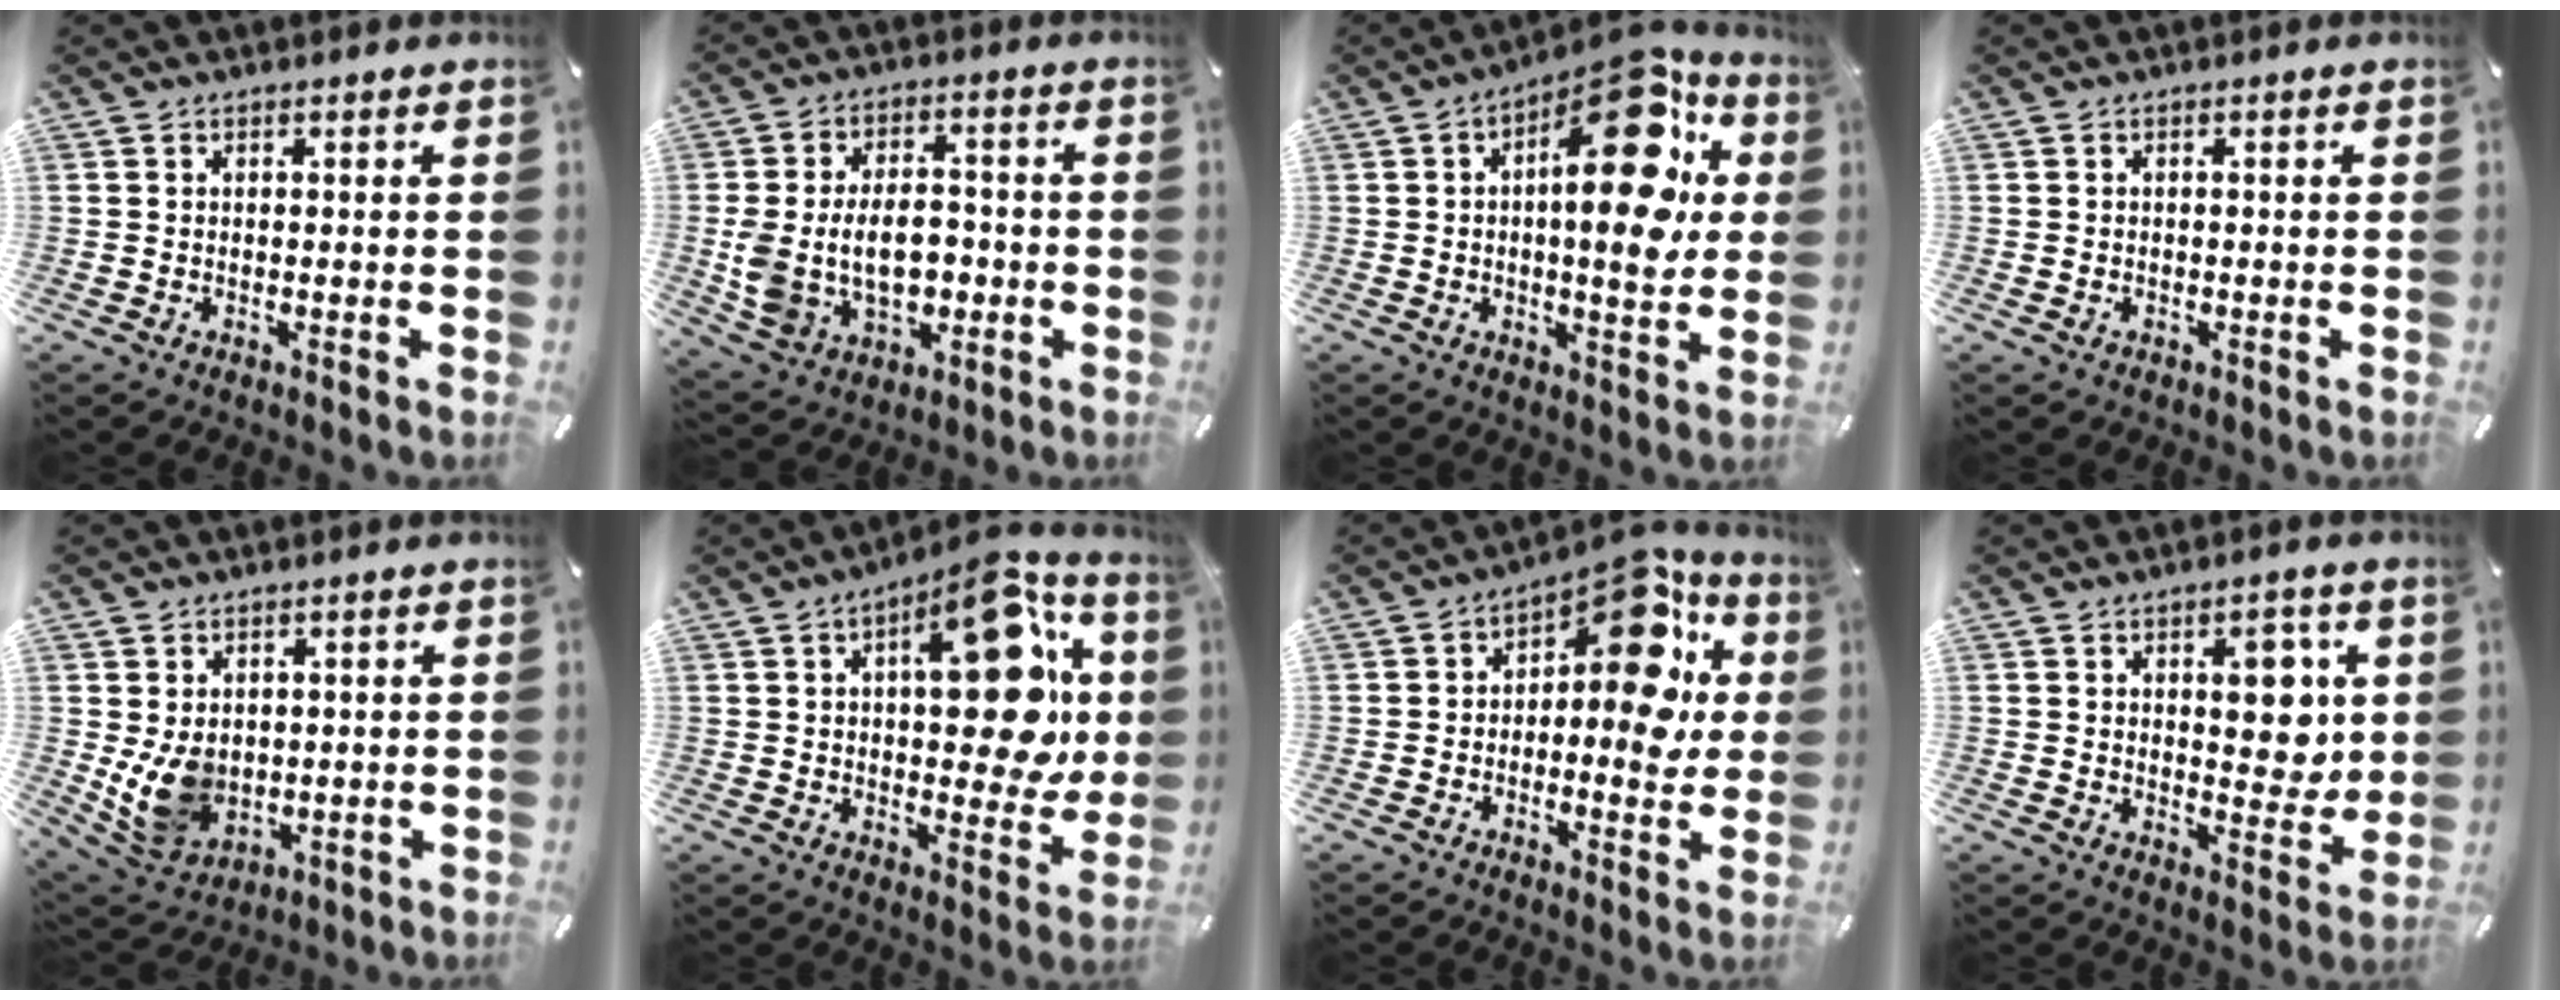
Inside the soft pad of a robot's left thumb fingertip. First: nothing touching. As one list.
[{"total": 14.1, "force": [-1.6, 9.9, 9.9], "torque": [-0.192, 0.013, -0.021]}, {"total": 20.0, "force": [6.5, 8.3, 17.0], "torque": [-0.225, -0.038, 0.098]}, {"total": 0.7, "force": [-0.2, 0.5, 0.4], "torque": [-0.008, 0.001, -0.005]}, {"total": 9.6, "force": [0.4, 8.0, 5.3], "torque": [-0.129, -0.007, 0.011]}, {"total": 21.0, "force": [6.1, 10.2, 17.4], "torque": [-0.216, -0.031, 0.095]}, {"total": 14.8, "force": [5.6, 7.3, 11.6], "torque": [-0.147, -0.050, 0.091]}, {"total": 9.1, "force": [2.5, 5.8, 6.6], "torque": [-0.064, -0.011, 0.035]}]